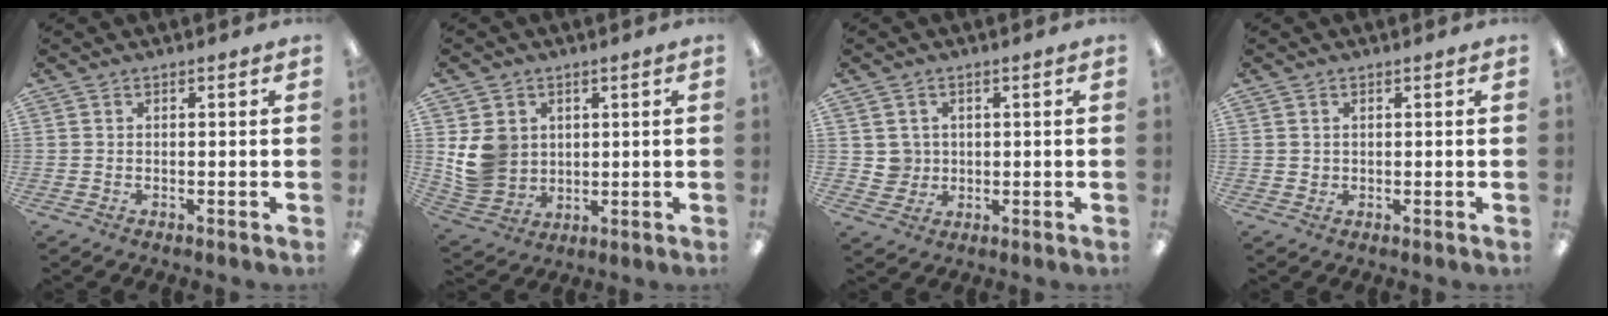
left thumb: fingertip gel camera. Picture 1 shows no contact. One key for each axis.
{"total": 9.2, "fx": 2.2, "fy": 8.4, "fz": 3.1, "tx": -0.075, "ty": -0.001, "tz": 0.051}
{"total": 4.0, "fx": 1.0, "fy": 3.9, "fz": 0.1, "tx": 0.002, "ty": 0.001, "tz": 0.017}
{"total": 1.2, "fx": 0.6, "fy": 1.1, "fz": 0.1, "tx": -0.003, "ty": 0.004, "tz": 0.010}